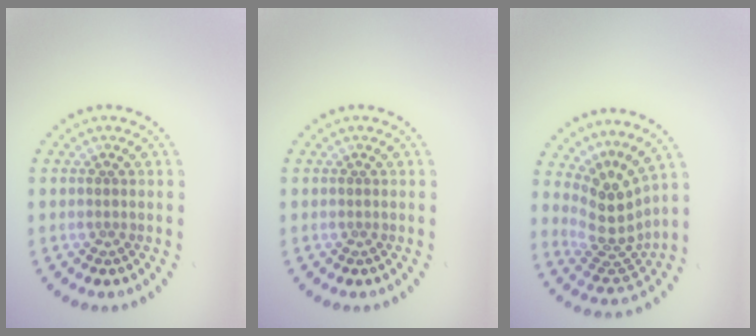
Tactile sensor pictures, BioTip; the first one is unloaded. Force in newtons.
{"total": 0.0}
{"total": 4.0, "press": 2.8, "slide": 2.8}